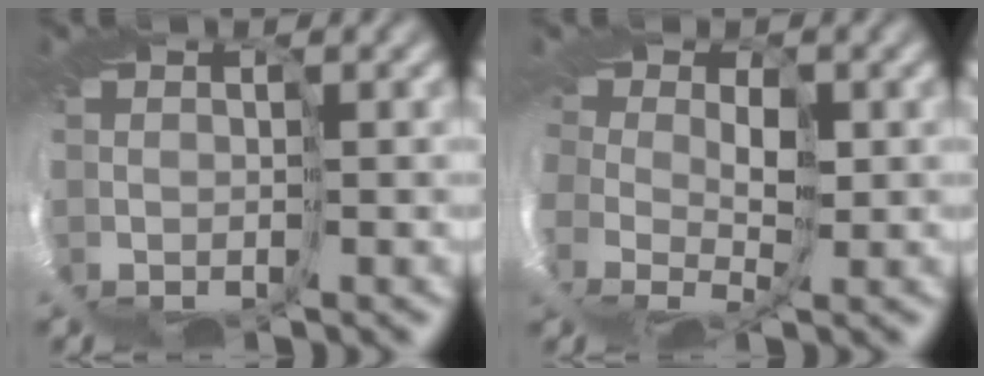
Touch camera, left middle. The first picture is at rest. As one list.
[{"total": 4.6, "force": [0.6, 3.1, 3.4], "torque": [-0.056, -0.011, 0.014]}]